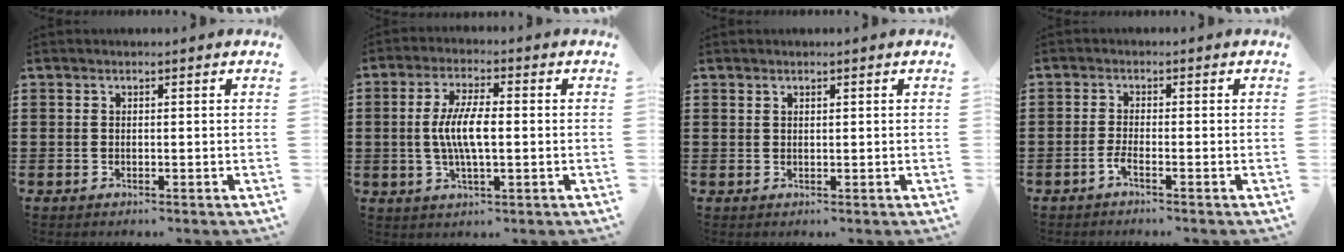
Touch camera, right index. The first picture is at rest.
{"total": 6.7, "force": [-0.5, 1.9, 6.4], "torque": [-0.135, -0.005, -0.015]}
{"total": 0.7, "force": [0.6, 0.3, 0.2], "torque": [-0.005, 0.002, 0.013]}
{"total": 1.9, "force": [-1.4, -0.1, 1.4], "torque": [-0.032, -0.008, -0.027]}